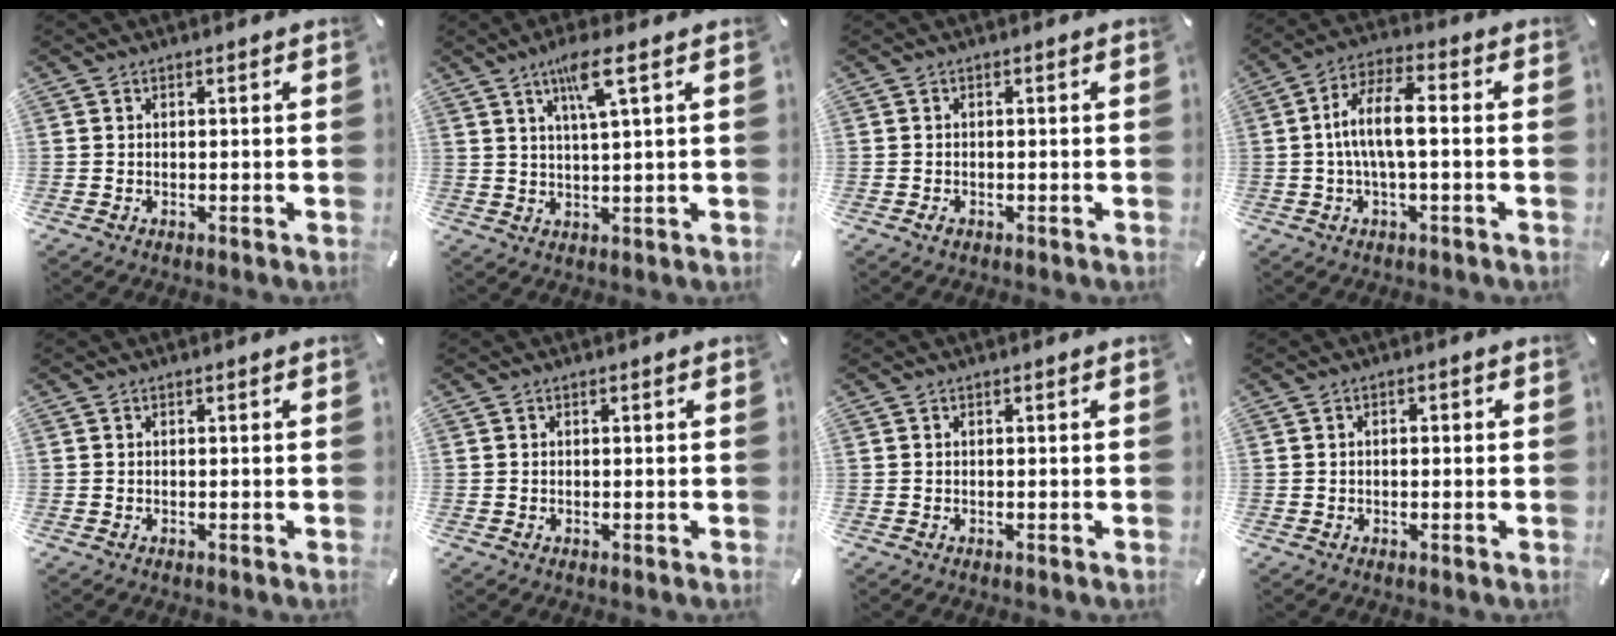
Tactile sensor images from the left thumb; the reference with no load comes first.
{"total": 7.5, "force": [3.7, 0.6, 6.4], "torque": [-0.127, 0.000, 0.059]}
{"total": 1.0, "force": [-0.5, 0.6, 0.5], "torque": [-0.009, 0.002, -0.011]}
{"total": 10.2, "force": [-0.6, 3.8, 9.5], "torque": [-0.184, 0.008, -0.012]}
{"total": 0.0}
{"total": 0.0}
{"total": 0.0}
{"total": 1.2, "force": [-0.3, 0.8, 0.9], "torque": [-0.017, 0.003, -0.008]}